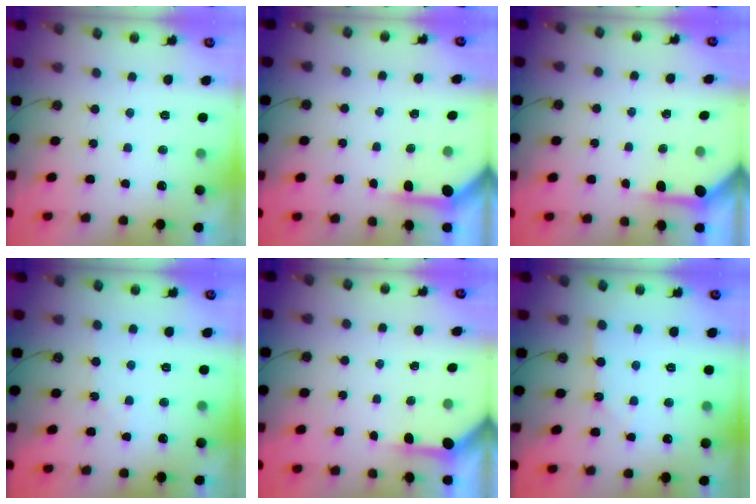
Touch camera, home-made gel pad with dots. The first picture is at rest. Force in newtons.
{"total": 3.9, "press": 3.8, "slide": 0.3}
{"total": 3.9, "press": 3.8, "slide": 0.3}
{"total": 2.8, "press": 2.8, "slide": 0.6}
{"total": 3.6, "press": 3.5, "slide": 0.5}
{"total": 2.1, "press": 2.1, "slide": 0.3}